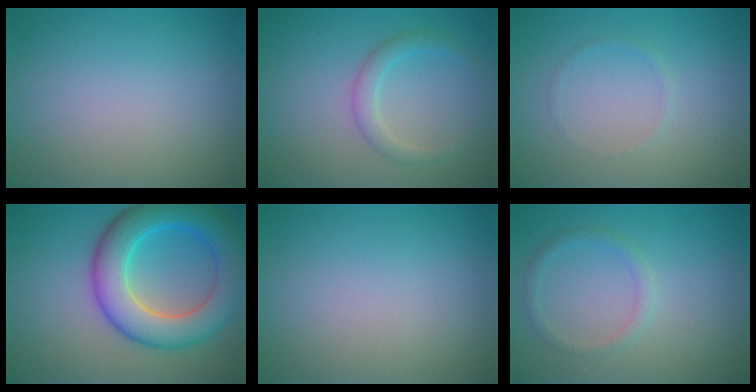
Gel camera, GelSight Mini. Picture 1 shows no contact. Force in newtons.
{"total": 2.0, "press": 2.0, "slide": 0.1}
{"total": 0.6, "press": 0.6, "slide": 0.1}
{"total": 8.8, "press": 8.8, "slide": 0.1}
{"total": 0.0}
{"total": 1.4, "press": 1.3, "slide": 0.2}